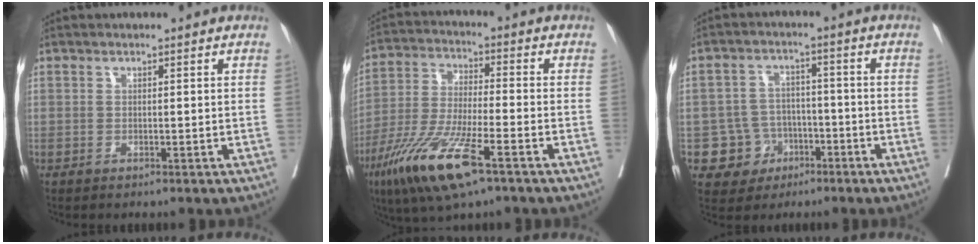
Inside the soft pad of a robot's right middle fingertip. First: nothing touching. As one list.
[{"total": 13.9, "force": [-7.7, 2.0, 11.4], "torque": [-0.235, -0.030, -0.141]}, {"total": 6.5, "force": [-2.7, 5.9, 0.8], "torque": [-0.011, 0.012, -0.037]}]